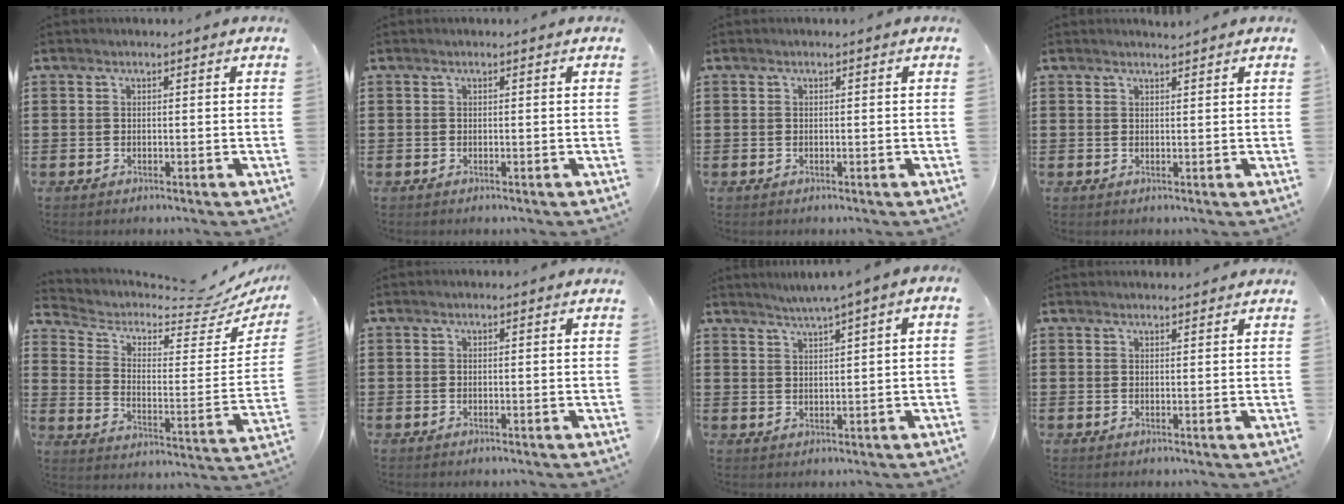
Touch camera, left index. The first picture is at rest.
{"total": 0.0}
{"total": 0.0}
{"total": 1.2, "force": [1.2, -0.1, 0.2], "torque": [-0.006, -0.002, 0.024]}
{"total": 4.5, "force": [3.8, 1.6, 1.7], "torque": [-0.052, -0.033, 0.059]}
{"total": 0.0}
{"total": 1.5, "force": [0.8, -0.4, 1.2], "torque": [-0.023, -0.005, 0.014]}
{"total": 1.0, "force": [1.0, 0.1, 0.1], "torque": [-0.005, -0.002, 0.019]}